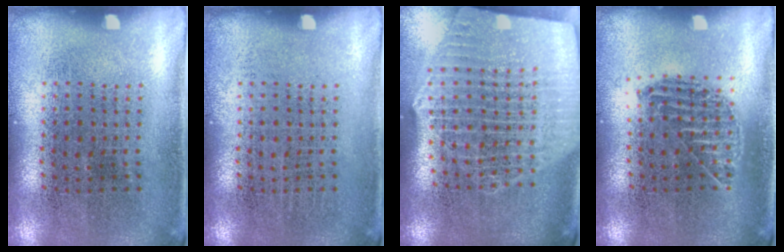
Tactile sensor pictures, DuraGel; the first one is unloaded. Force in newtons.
{"total": 0.0}
{"total": 2.8, "press": 2.3, "slide": 1.5}
{"total": 1.0, "press": 0.9, "slide": 0.4}